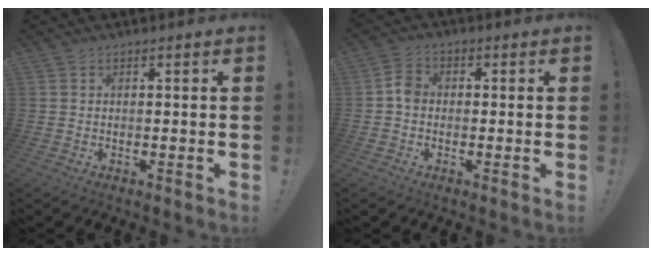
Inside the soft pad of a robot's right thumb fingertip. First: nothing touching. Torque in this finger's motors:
{"motor_torque": [0.40, 0.39, 0.54, -0.08, -0.01]}